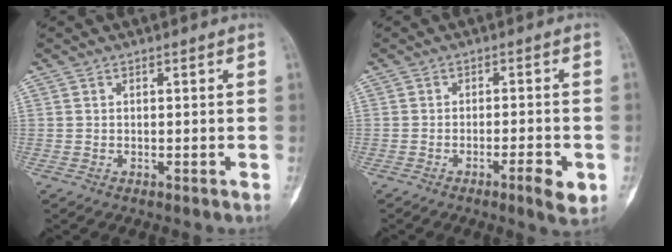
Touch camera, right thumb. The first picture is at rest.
{"total": 5.0, "force": [-2.1, 1.0, 4.5], "torque": [-0.067, 0.006, -0.030]}